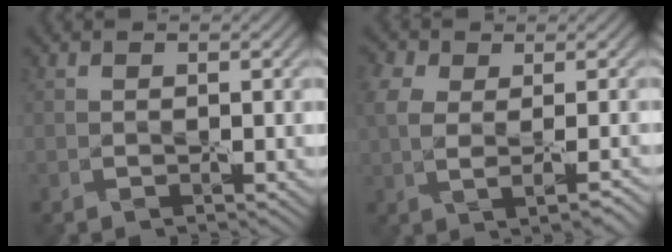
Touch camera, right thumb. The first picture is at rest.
{"total": 5.8, "force": [0.7, 3.2, 4.8], "torque": [-0.088, 0.011, 0.020]}